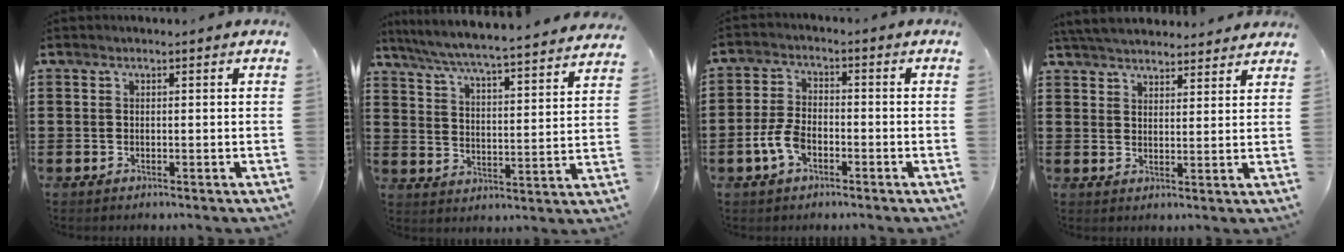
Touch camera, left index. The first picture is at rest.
{"total": 5.4, "force": [5.1, -0.8, 1.5], "torque": [-0.055, -0.047, 0.080]}
{"total": 5.4, "force": [-2.3, 2.9, 3.9], "torque": [-0.101, -0.002, -0.051]}
{"total": 4.8, "force": [4.6, 0.6, 0.8], "torque": [-0.031, -0.013, 0.086]}